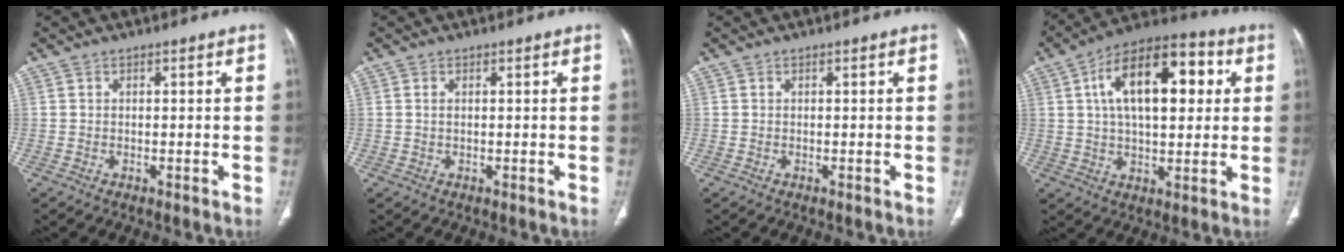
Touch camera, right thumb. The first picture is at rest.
{"total": 0.8, "force": [0.3, 0.4, 0.7], "torque": [-0.018, 0.004, 0.007]}
{"total": 0.0}
{"total": 19.2, "force": [4.8, 9.6, 15.9], "torque": [-0.230, 0.018, 0.068]}